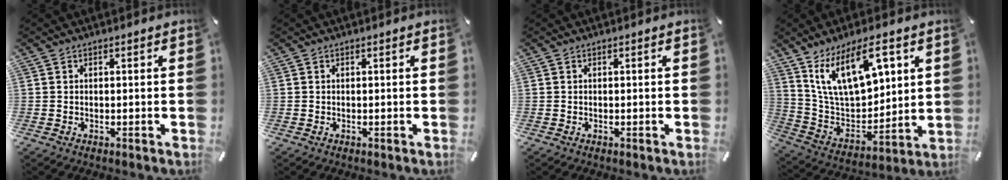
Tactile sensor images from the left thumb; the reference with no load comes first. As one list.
[{"total": 0.0}, {"total": 0.0}, {"total": 17.6, "force": [9.6, 9.2, 11.5], "torque": [-0.227, -0.038, 0.168]}]